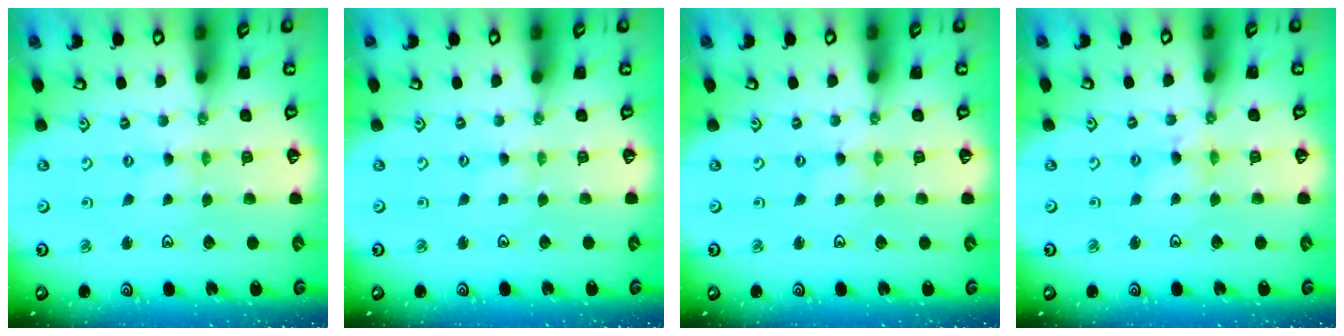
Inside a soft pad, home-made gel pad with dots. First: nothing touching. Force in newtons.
{"total": 0.0}
{"total": 0.0}
{"total": 3.5, "press": 3.5, "slide": 0.3}